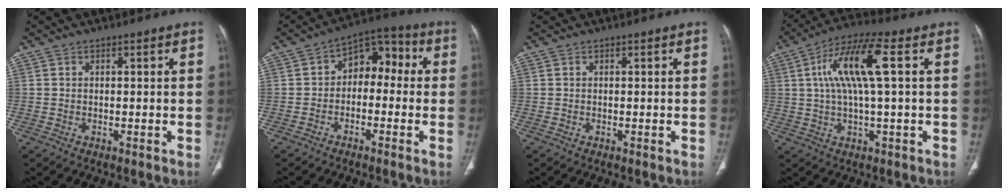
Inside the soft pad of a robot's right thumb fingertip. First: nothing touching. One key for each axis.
{"total": 8.6, "fx": -0.4, "fy": 6.0, "fz": 6.2, "tx": -0.051, "ty": 0.043, "tz": -0.024}
{"total": 0.0}
{"total": 12.4, "fx": 2.7, "fy": 2.8, "fz": 11.8, "tx": -0.249, "ty": 0.023, "tz": 0.045}